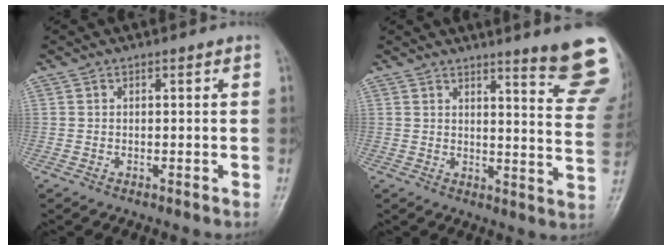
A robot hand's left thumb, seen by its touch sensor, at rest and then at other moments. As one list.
[{"total": 14.7, "force": [10.9, 1.2, 9.7], "torque": [-0.094, -0.090, 0.123]}]